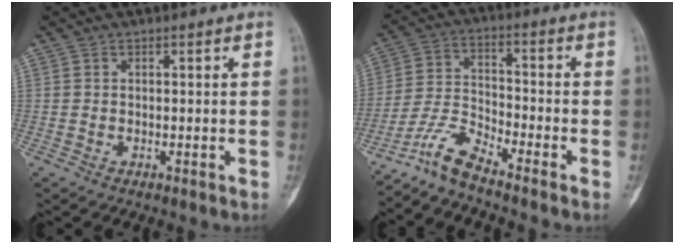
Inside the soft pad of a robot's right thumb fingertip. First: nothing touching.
{"total": 6.8, "force": [-6.2, 0.1, 3.0], "torque": [-0.068, 0.039, -0.133]}